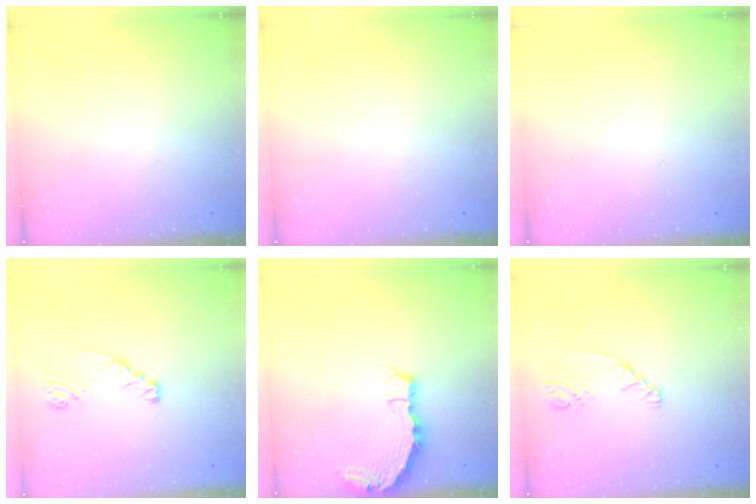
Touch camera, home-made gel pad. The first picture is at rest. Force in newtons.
{"total": 0.0}
{"total": 0.0}
{"total": 2.1, "press": 2.1, "slide": 0.2}
{"total": 6.8, "press": 5.5, "slide": 4.1}
{"total": 2.6, "press": 2.6, "slide": 0.6}